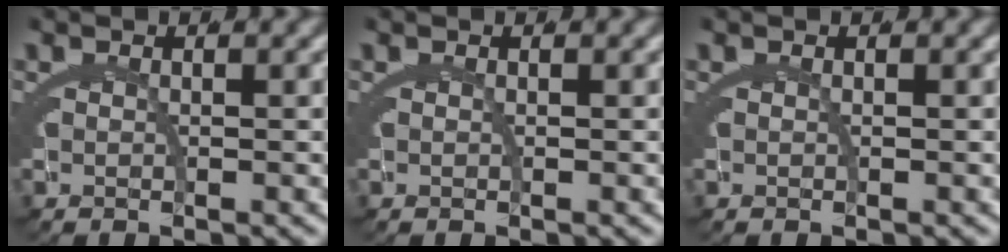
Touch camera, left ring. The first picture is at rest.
{"total": 0.0}
{"total": 0.0}